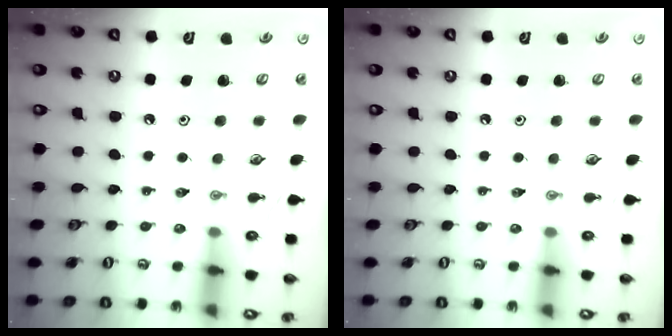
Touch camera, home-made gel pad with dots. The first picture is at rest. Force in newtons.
{"total": 0.0}